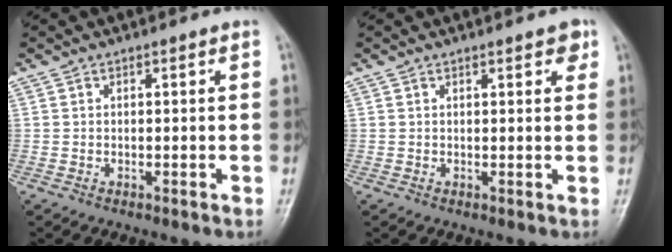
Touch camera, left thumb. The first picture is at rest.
{"total": 2.6, "force": [1.7, 0.9, 1.8], "torque": [-0.011, -0.005, 0.018]}